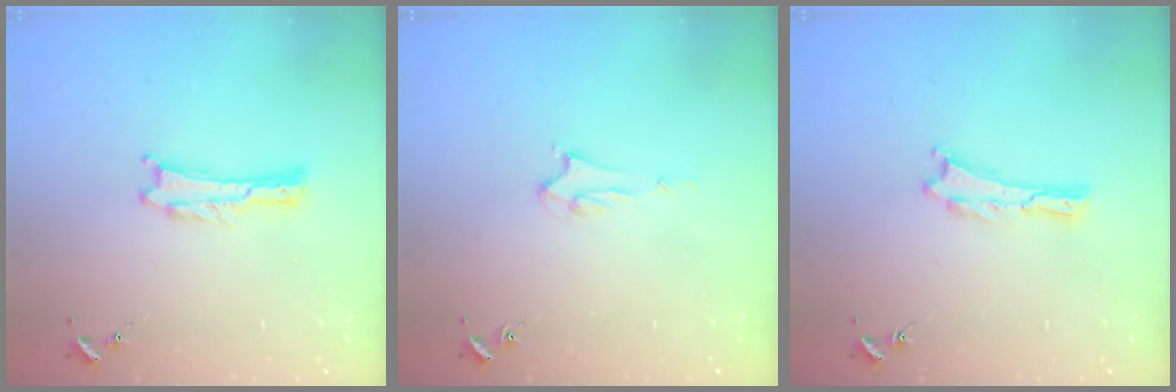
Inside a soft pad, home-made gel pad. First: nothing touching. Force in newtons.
{"total": 1.9, "press": 1.9, "slide": 0.1}
{"total": 0.0}